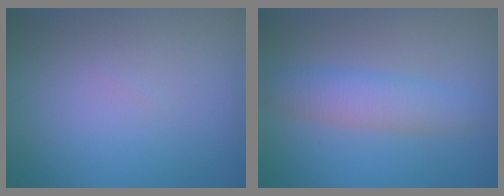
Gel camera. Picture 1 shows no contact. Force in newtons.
{"total": 3.4, "press": 3.4, "slide": 0.1}